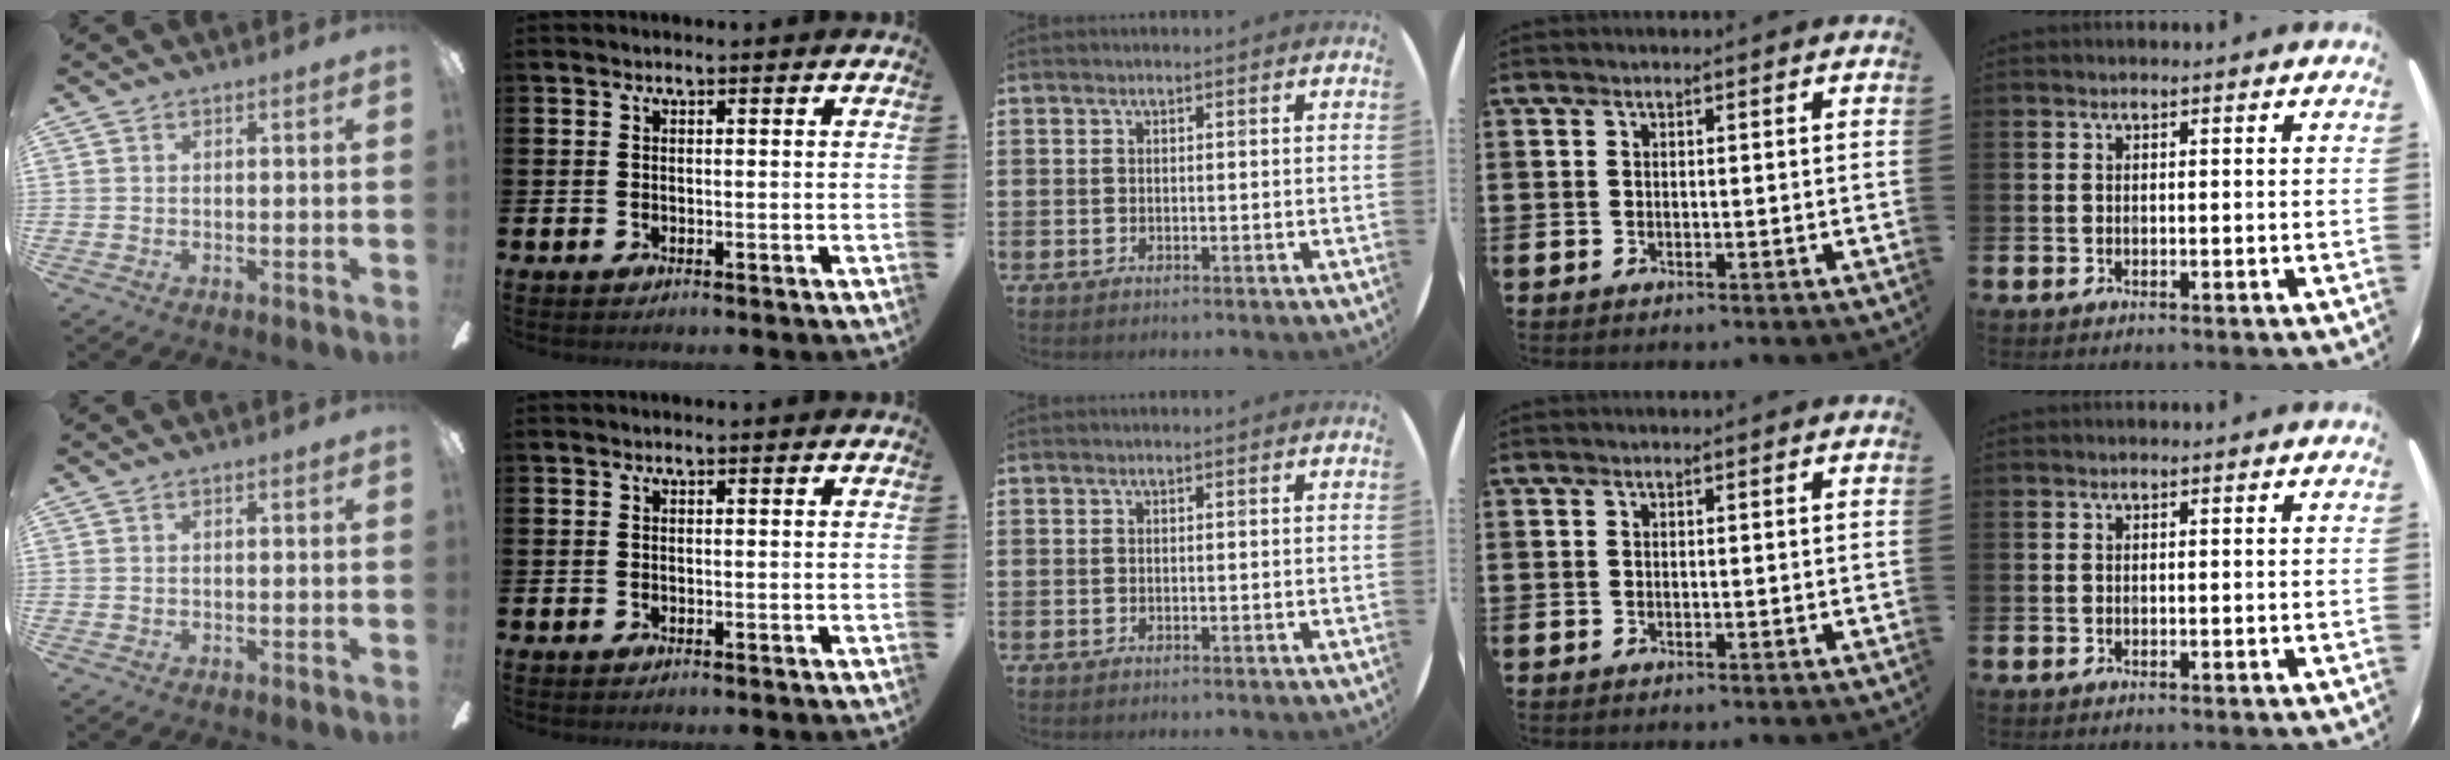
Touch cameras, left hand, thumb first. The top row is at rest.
{}